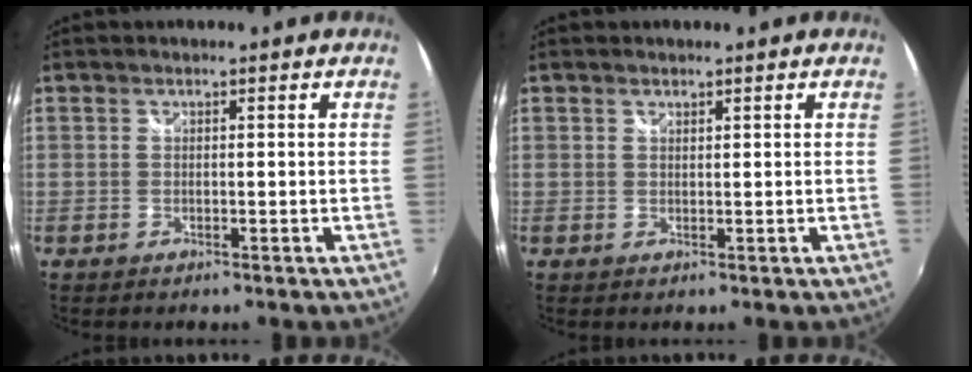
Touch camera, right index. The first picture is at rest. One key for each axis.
{"total": 0.7, "fx": 0.7, "fy": 0.0, "fz": 0.1, "tx": -0.001, "ty": 0.001, "tz": 0.011}